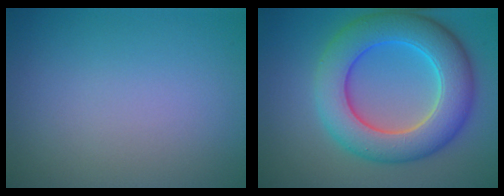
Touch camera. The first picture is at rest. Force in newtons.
{"total": 8.9, "press": 8.9, "slide": 0.5}